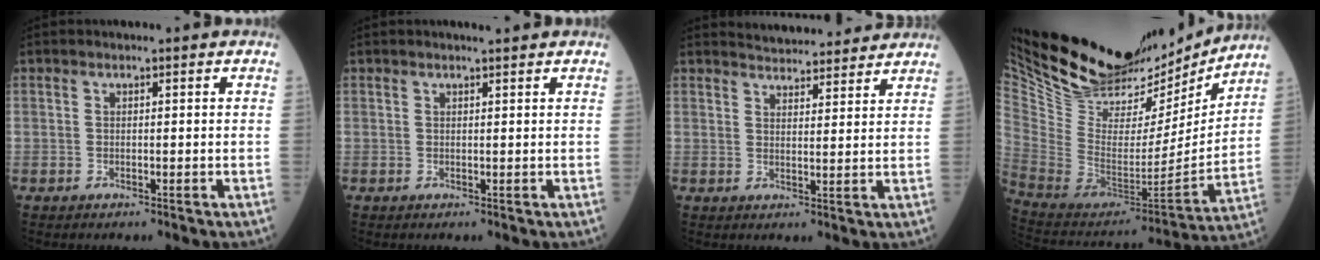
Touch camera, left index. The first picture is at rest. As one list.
[{"total": 1.4, "force": [1.2, -0.1, 0.6], "torque": [-0.006, 0.003, 0.022]}, {"total": 9.9, "force": [9.5, 1.6, 2.1], "torque": [-0.028, 0.010, 0.124]}, {"total": 26.4, "force": [23.4, 7.9, 9.5], "torque": [-0.169, -0.032, 0.371]}]